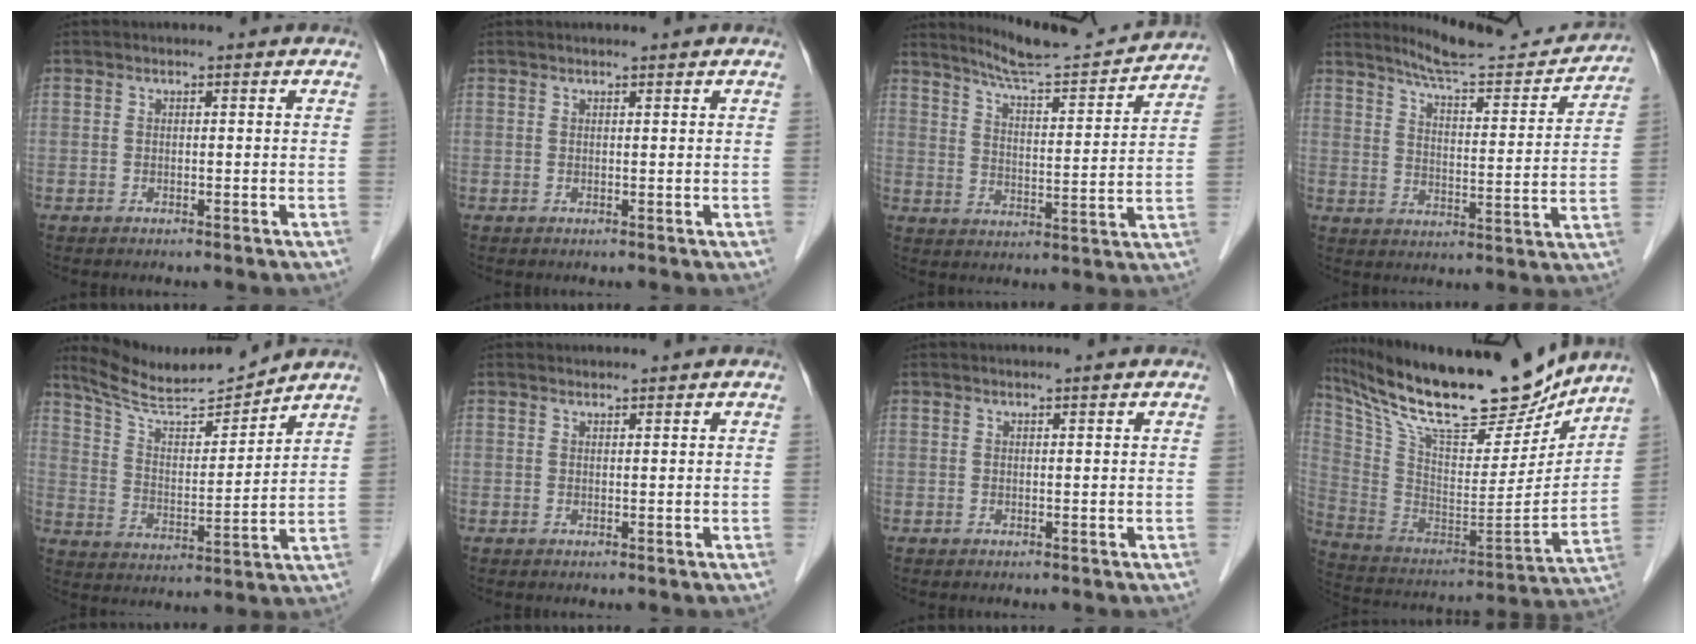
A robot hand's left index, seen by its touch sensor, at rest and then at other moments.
{"total": 1.2, "force": [1.0, 0.0, 0.7], "torque": [-0.011, 0.008, 0.016]}
{"total": 13.8, "force": [13.2, -0.1, 4.0], "torque": [-0.067, -0.009, 0.193]}
{"total": 14.9, "force": [14.2, 1.0, 4.1], "torque": [-0.062, -0.027, 0.195]}
{"total": 10.6, "force": [10.4, 0.0, 2.2], "torque": [-0.048, -0.002, 0.192]}
{"total": 0.9, "force": [0.9, -0.1, 0.1], "torque": [-0.005, 0.007, 0.018]}
{"total": 0.8, "force": [0.6, -0.1, 0.5], "torque": [-0.013, 0.001, 0.012]}
{"total": 25.6, "force": [21.5, 6.2, 12.4], "torque": [-0.235, -0.013, 0.349]}